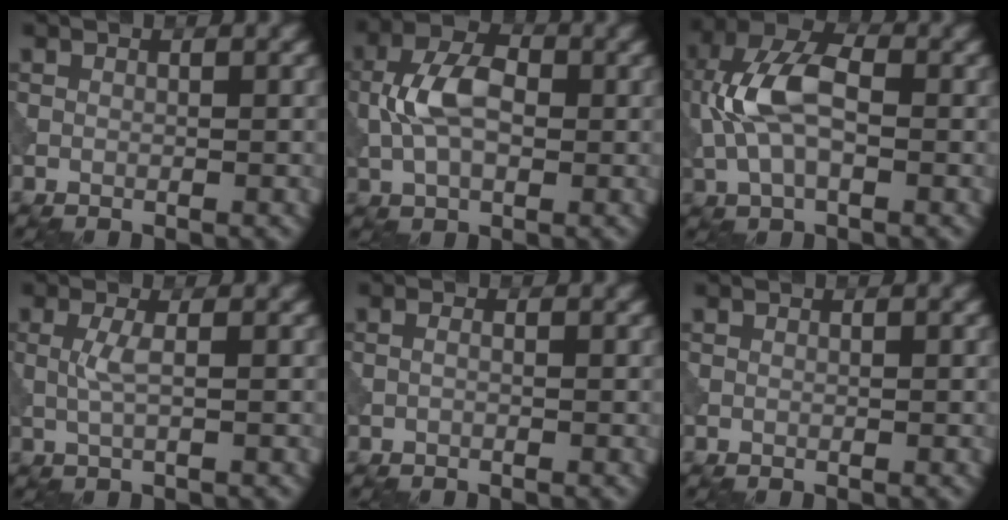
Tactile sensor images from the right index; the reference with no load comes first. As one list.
[{"total": 5.8, "force": [0.0, 3.5, 4.7], "torque": [-0.096, 0.009, -0.007]}, {"total": 7.4, "force": [-0.1, 4.0, 6.2], "torque": [-0.138, 0.015, -0.012]}, {"total": 1.7, "force": [0.1, 0.2, 1.7], "torque": [-0.037, 0.001, 0.001]}, {"total": 0.6, "force": [-0.3, 0.2, 0.5], "torque": [-0.007, -0.004, -0.009]}, {"total": 0.0}]